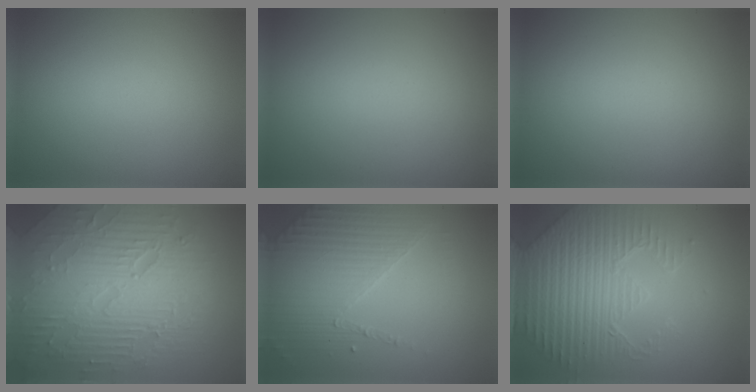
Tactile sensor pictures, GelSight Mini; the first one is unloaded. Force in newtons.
{"total": 0.0}
{"total": 0.0}
{"total": 10.2, "press": 6.6, "slide": 7.7}
{"total": 4.3, "press": 3.2, "slide": 2.9}
{"total": 5.9, "press": 5.0, "slide": 3.2}